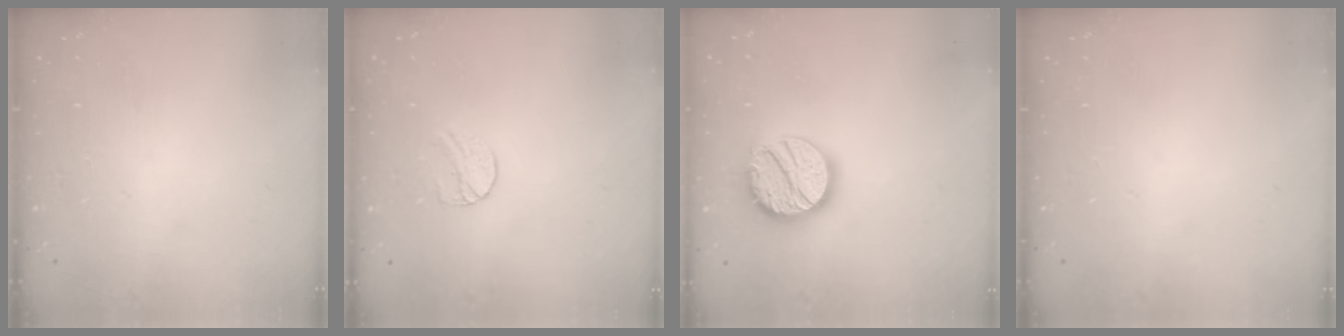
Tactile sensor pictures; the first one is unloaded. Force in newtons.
{"total": 7.2, "press": 7.2, "slide": 0.7}
{"total": 16.5, "press": 16.5, "slide": 1.4}
{"total": 0.0}